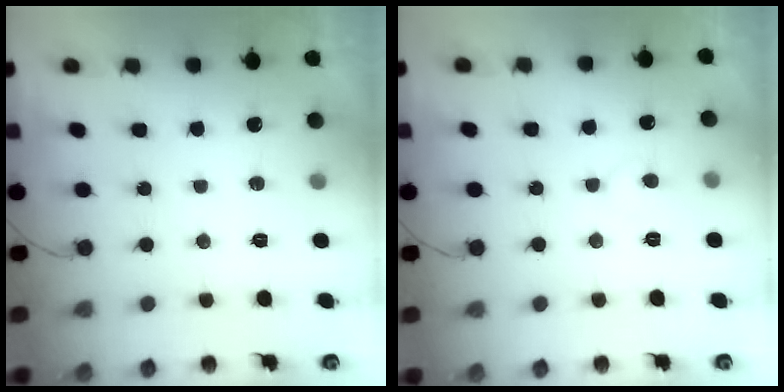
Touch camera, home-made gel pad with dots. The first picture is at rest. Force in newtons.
{"total": 5.1, "press": 5.1, "slide": 0.5}